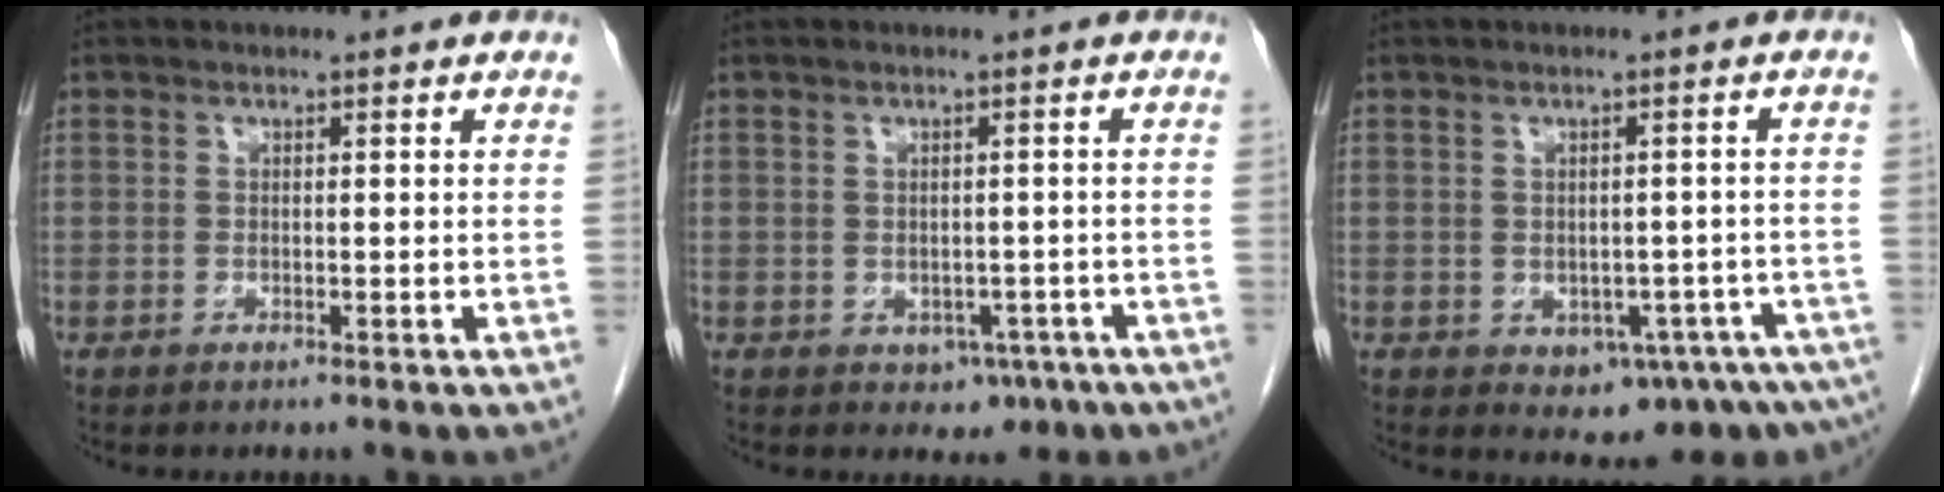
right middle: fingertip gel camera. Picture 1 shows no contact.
{"total": 4.0, "force": [-1.8, 3.1, 1.9], "torque": [-0.017, 0.004, -0.011]}
{"total": 8.7, "force": [-5.1, 3.7, 6.0], "torque": [-0.056, 0.003, -0.064]}